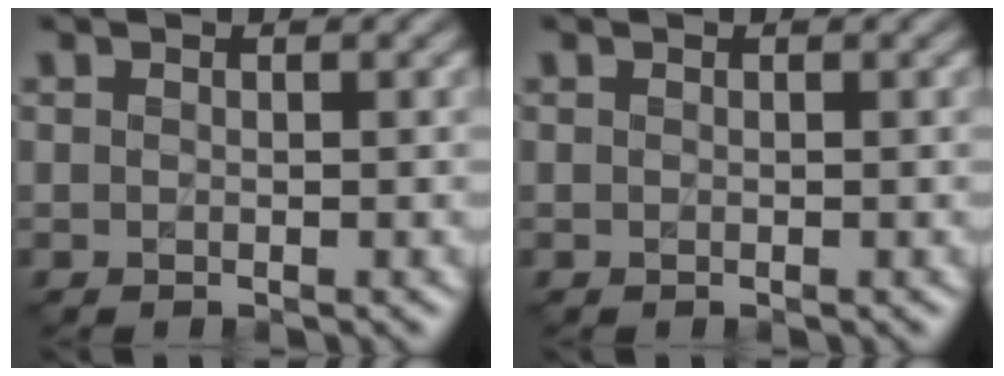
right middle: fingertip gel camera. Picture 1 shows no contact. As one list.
[{"total": 0.0}]